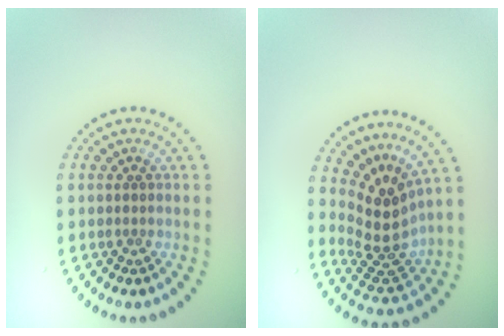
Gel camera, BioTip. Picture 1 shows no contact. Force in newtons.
{"total": 3.9, "press": 2.8, "slide": 2.8}